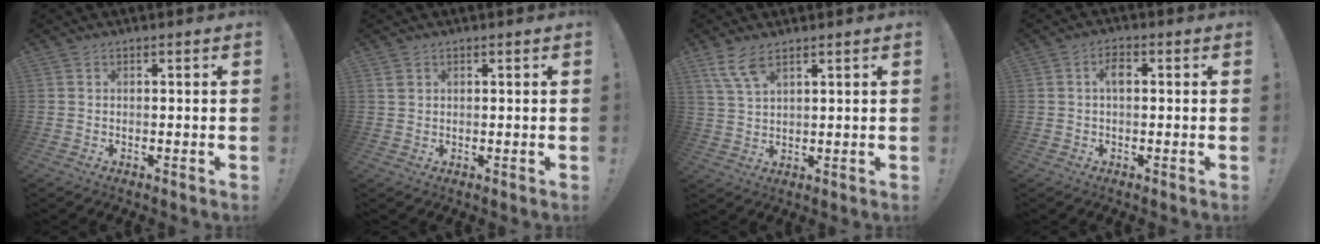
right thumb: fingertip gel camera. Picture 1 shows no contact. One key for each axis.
{"total": 1.7, "fx": 0.9, "fy": 1.1, "fz": 0.8, "tx": -0.009, "ty": -0.001, "tz": 0.016}
{"total": 6.8, "fx": 4.7, "fy": 2.2, "fz": 4.5, "tx": -0.087, "ty": -0.016, "tz": 0.088}
{"total": 3.5, "fx": 0.6, "fy": 1.9, "fz": 2.9, "tx": -0.044, "ty": 0.006, "tz": 0.003}